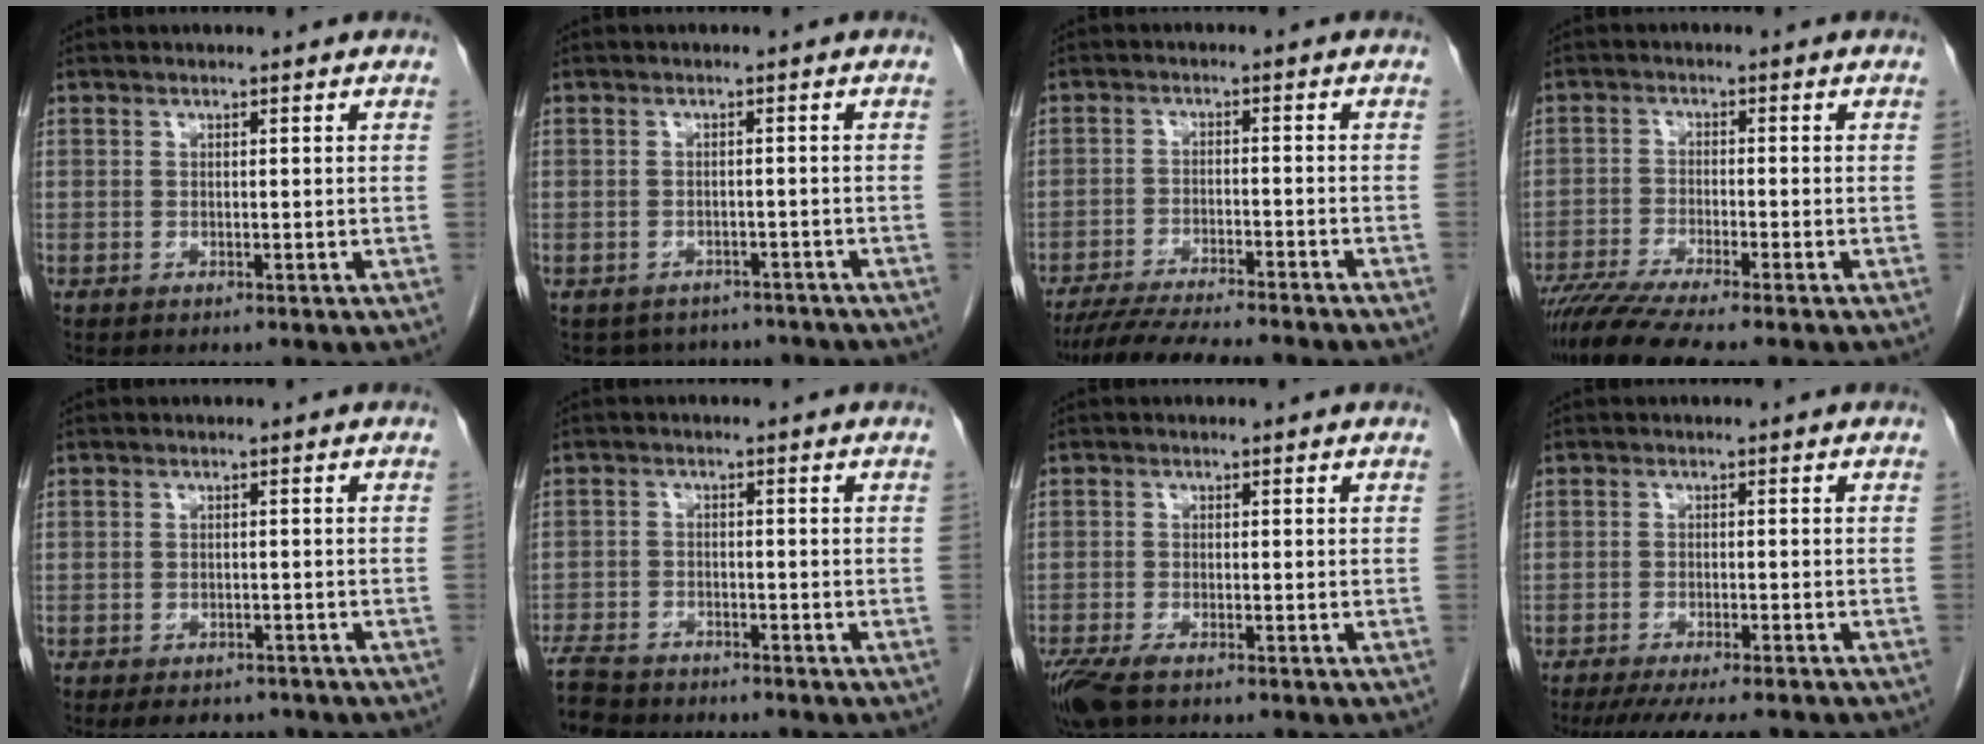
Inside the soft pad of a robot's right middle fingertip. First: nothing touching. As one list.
[{"total": 7.7, "force": [-6.8, 3.4, 0.8], "torque": [-0.004, 0.015, -0.074]}, {"total": 14.1, "force": [-12.4, 0.9, 6.6], "torque": [-0.099, -0.021, -0.184]}, {"total": 9.1, "force": [-7.6, -0.5, 5.0], "torque": [-0.079, -0.023, -0.127]}, {"total": 5.3, "force": [-4.3, 2.4, 1.7], "torque": [-0.016, 0.002, -0.054]}, {"total": 7.5, "force": [-6.8, 2.3, 2.4], "torque": [-0.045, -0.013, -0.113]}, {"total": 5.1, "force": [-3.6, 1.4, 3.3], "torque": [-0.067, -0.014, -0.065]}, {"total": 11.1, "force": [-9.6, 1.4, 5.5], "torque": [-0.070, -0.018, -0.132]}]